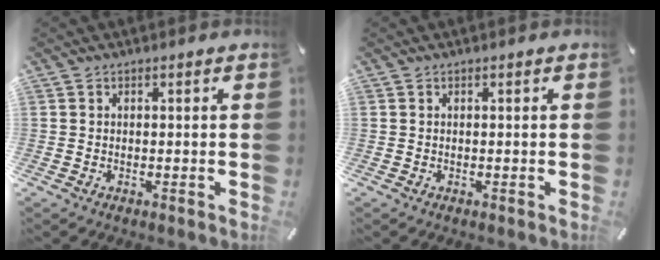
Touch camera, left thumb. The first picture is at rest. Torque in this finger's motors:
{"motor_torque": [0.01, 0.01, -0.07, 0.01, 0.00]}